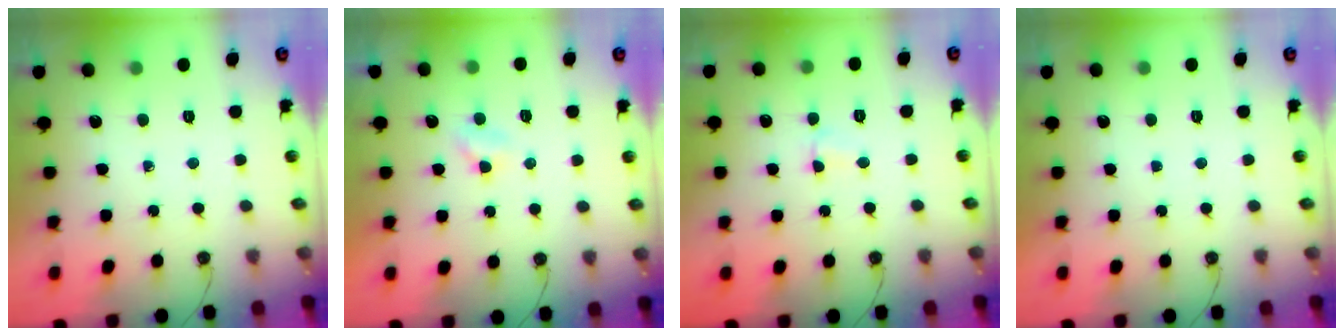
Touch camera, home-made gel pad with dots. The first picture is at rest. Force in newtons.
{"total": 2.0, "press": 2.0, "slide": 0.3}
{"total": 2.9, "press": 2.9, "slide": 0.6}
{"total": 0.0}